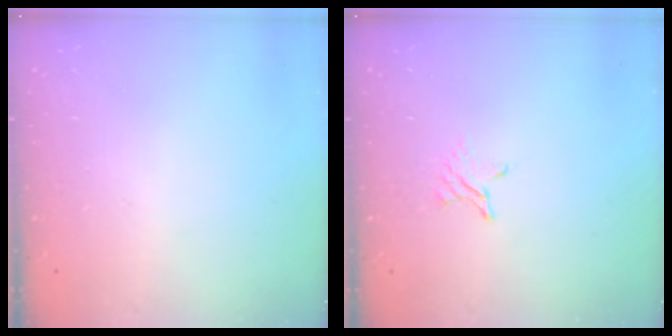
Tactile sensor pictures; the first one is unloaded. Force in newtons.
{"total": 2.3, "press": 2.3, "slide": 0.2}